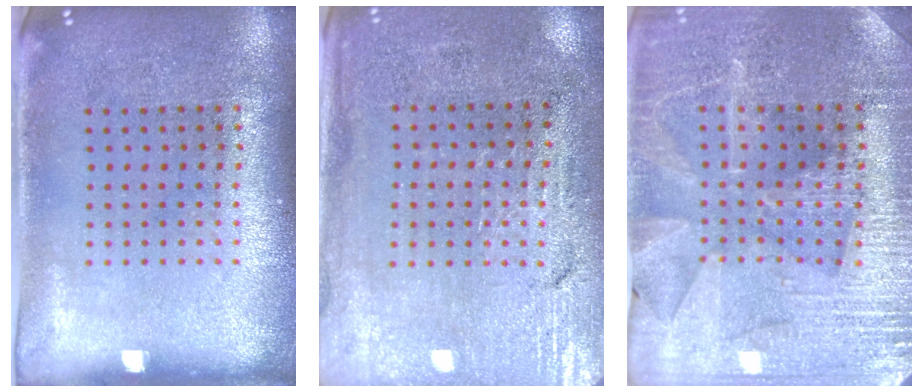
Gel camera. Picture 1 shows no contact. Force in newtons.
{"total": 3.2, "press": 2.9, "slide": 1.3}
{"total": 3.3, "press": 3.3, "slide": 0.7}